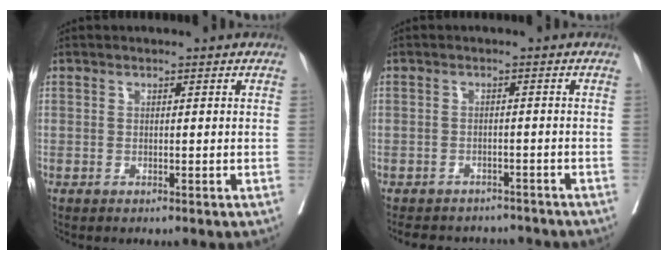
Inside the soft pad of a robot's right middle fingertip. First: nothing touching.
{"total": 9.1, "force": [-8.4, 3.2, 1.6], "torque": [-0.025, 0.010, -0.101]}